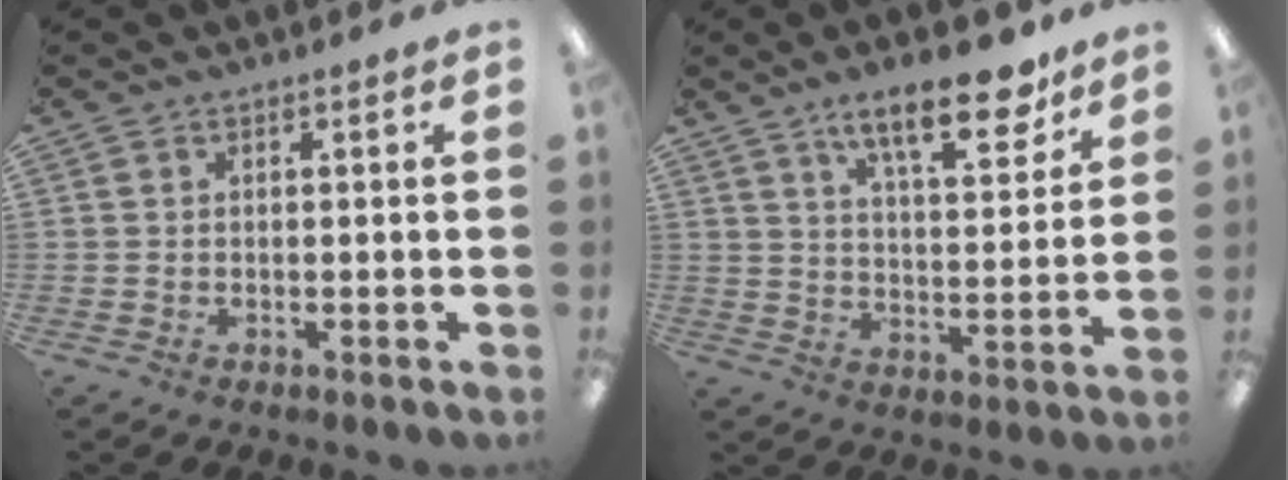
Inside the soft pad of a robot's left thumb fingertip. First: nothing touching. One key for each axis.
{"total": 15.4, "fx": 10.5, "fy": 5.3, "fz": 9.9, "tx": -0.144, "ty": -0.051, "tz": 0.171}